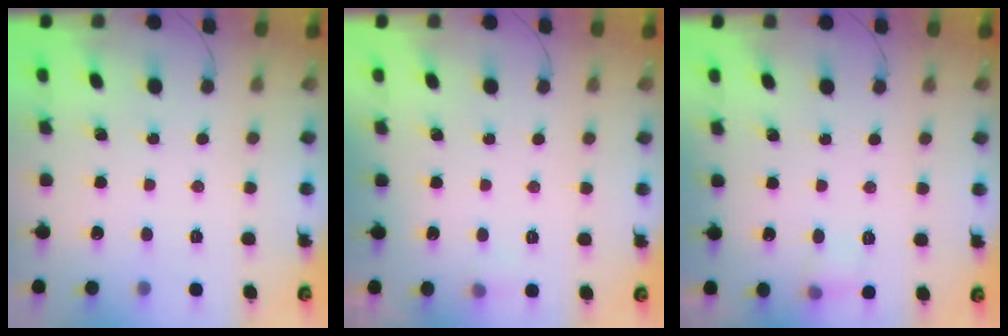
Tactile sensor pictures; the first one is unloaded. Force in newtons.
{"total": 7.2, "press": 3.7, "slide": 6.2}
{"total": 6.2, "press": 5.9, "slide": 2.0}